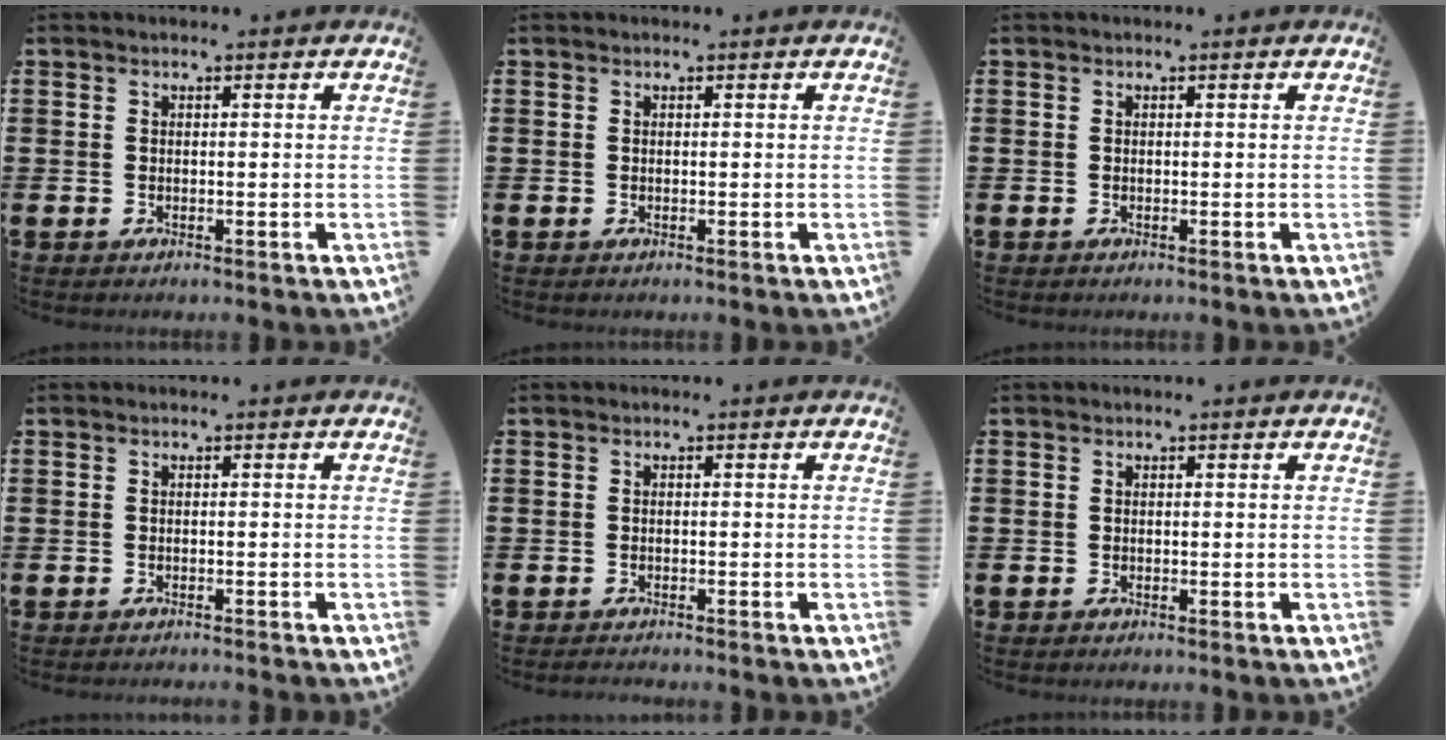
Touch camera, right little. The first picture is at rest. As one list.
[{"total": 0.0}, {"total": 0.0}, {"total": 0.5, "force": [-0.5, -0.2, -0.1], "torque": [0.002, -0.001, -0.010]}, {"total": 0.5, "force": [-0.5, 0.0, 0.0], "torque": [-0.001, -0.003, -0.010]}, {"total": 0.0}]